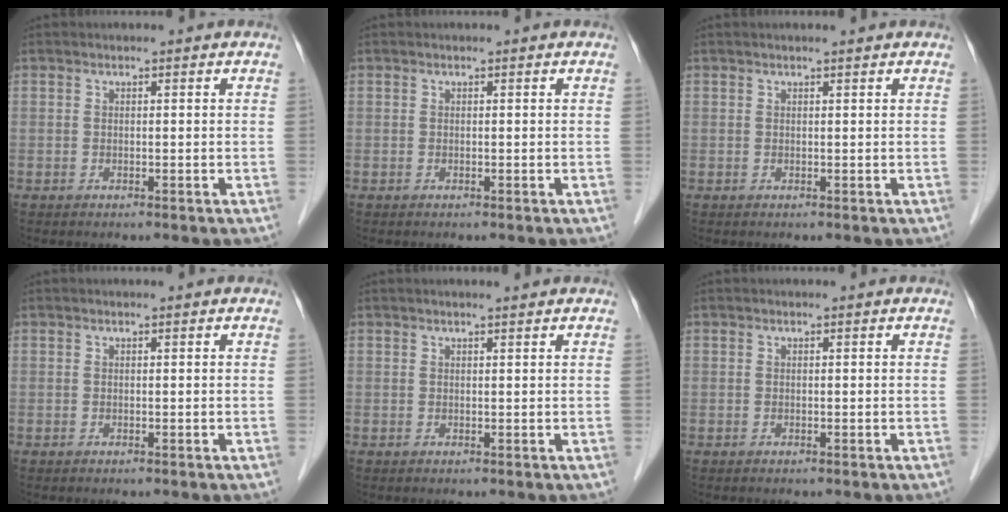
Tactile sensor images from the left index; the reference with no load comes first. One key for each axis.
{"total": 0.0}
{"total": 1.1, "fx": 0.9, "fy": -0.1, "fz": 0.5, "tx": -0.008, "ty": 0.009, "tz": 0.017}
{"total": 0.0}
{"total": 1.7, "fx": 1.5, "fy": -0.1, "fz": 0.7, "tx": -0.011, "ty": 0.009, "tz": 0.023}
{"total": 0.0}